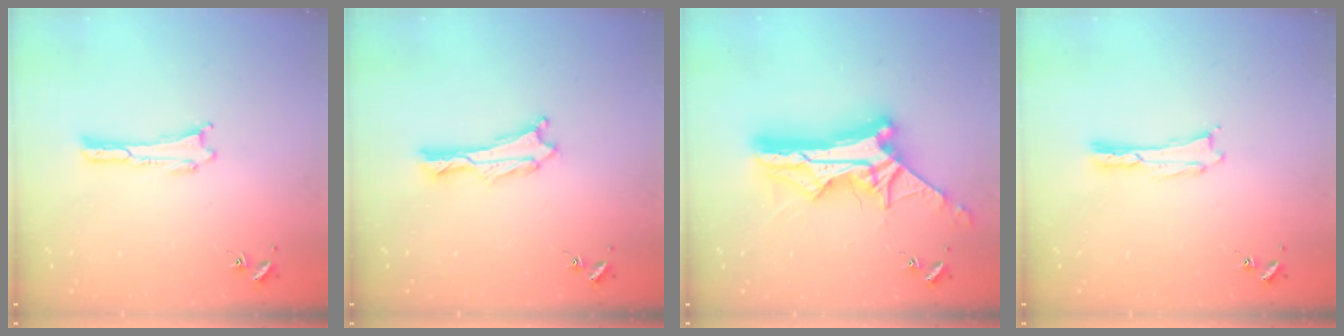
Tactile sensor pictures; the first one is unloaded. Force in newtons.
{"total": 0.9, "press": 0.9, "slide": 0.2}
{"total": 14.8, "press": 14.7, "slide": 1.4}
{"total": 0.0}